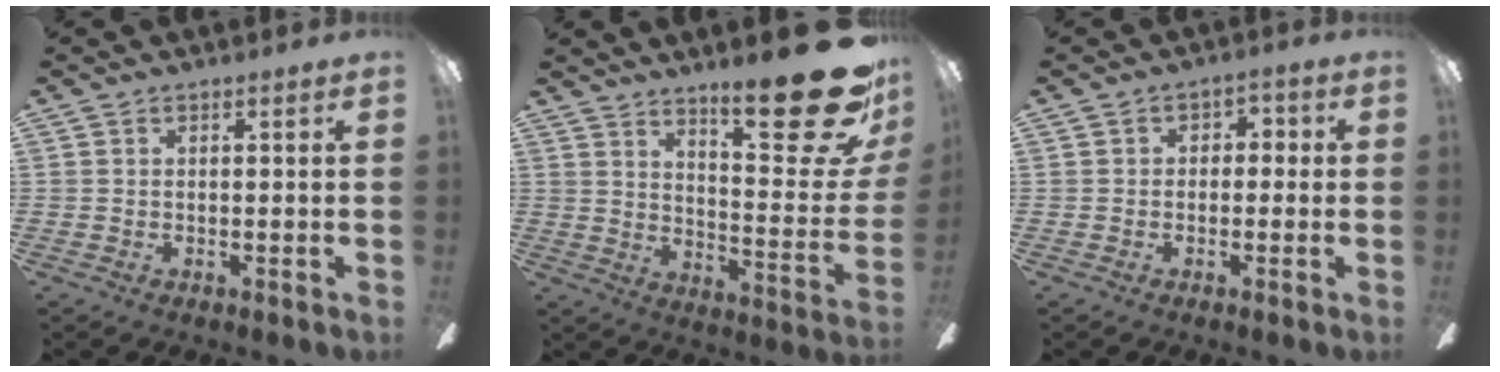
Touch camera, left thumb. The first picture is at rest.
{"total": 24.0, "force": [14.4, 6.1, 18.1], "torque": [-0.252, -0.107, 0.235]}
{"total": 2.6, "force": [-1.5, 1.9, 0.9], "torque": [-0.015, 0.015, -0.031]}